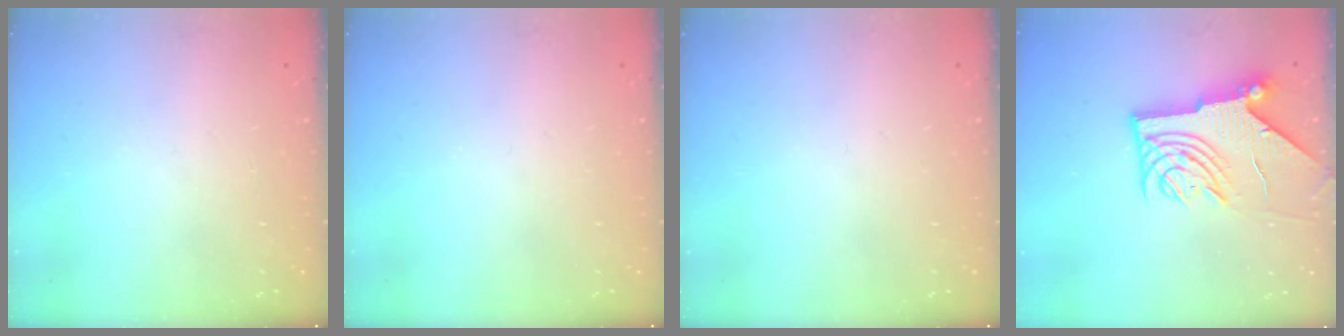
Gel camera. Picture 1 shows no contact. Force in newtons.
{"total": 0.0}
{"total": 0.0}
{"total": 10.2, "press": 10.1, "slide": 1.1}